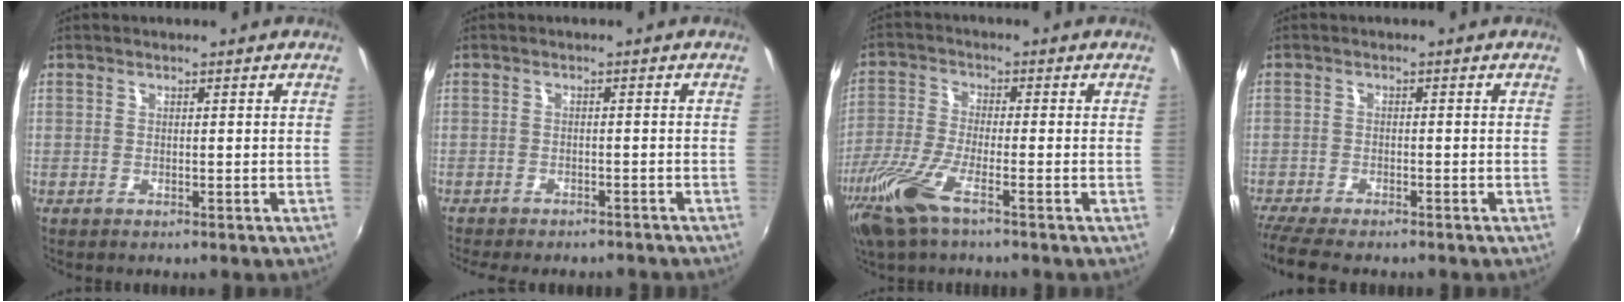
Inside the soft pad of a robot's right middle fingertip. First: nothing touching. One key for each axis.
{"total": 8.1, "fx": -7.1, "fy": 2.3, "fz": 3.2, "tx": -0.074, "ty": -0.020, "tz": -0.100}
{"total": 9.9, "fx": -6.1, "fy": 1.8, "fz": 7.5, "tx": -0.177, "ty": -0.023, "tz": -0.124}
{"total": 7.1, "fx": -6.1, "fy": 1.2, "fz": 3.6, "tx": -0.093, "ty": -0.034, "tz": -0.106}